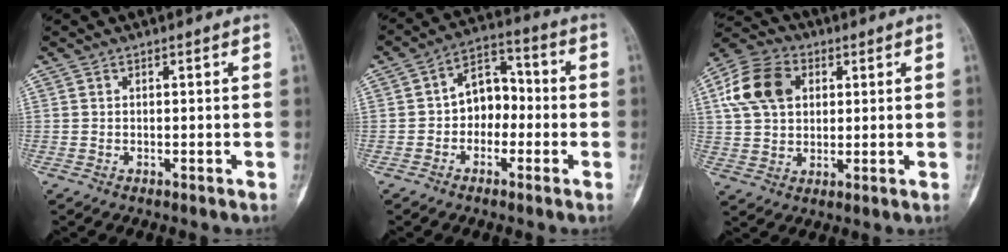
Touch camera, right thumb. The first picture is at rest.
{"total": 8.7, "force": [-1.2, 6.5, 5.7], "torque": [-0.053, 0.038, -0.035]}
{"total": 12.6, "force": [3.6, 9.2, 7.9], "torque": [-0.133, 0.009, 0.058]}